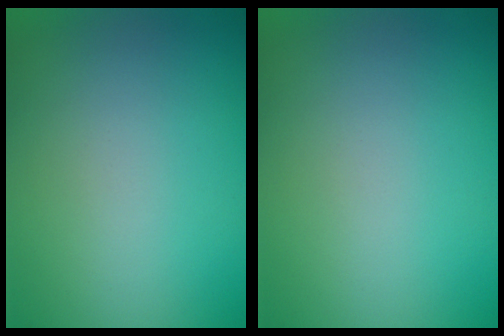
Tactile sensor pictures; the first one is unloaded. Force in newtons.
{"total": 0.0}